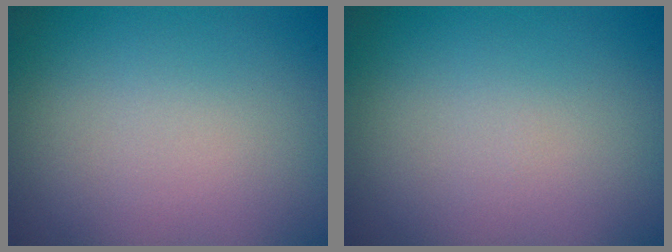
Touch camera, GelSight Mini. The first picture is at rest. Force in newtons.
{"total": 0.0}